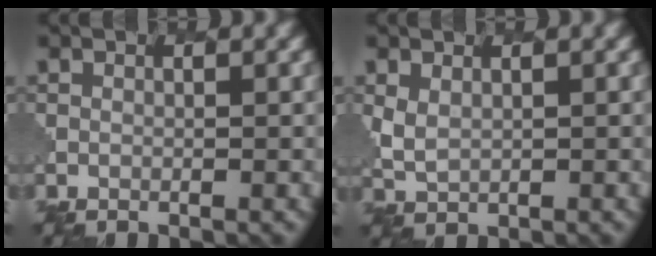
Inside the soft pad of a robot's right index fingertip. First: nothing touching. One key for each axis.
{"total": 1.8, "fx": 1.0, "fy": 1.2, "fz": 1.0, "tx": -0.030, "ty": -0.007, "tz": 0.025}